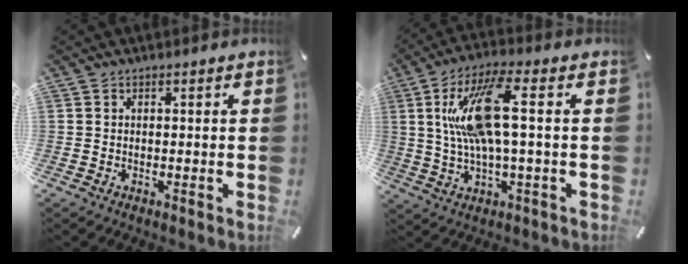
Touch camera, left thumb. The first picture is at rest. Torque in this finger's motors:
{"motor_torque": [1.69, 2.33, 0.60, -0.11, 0.25]}